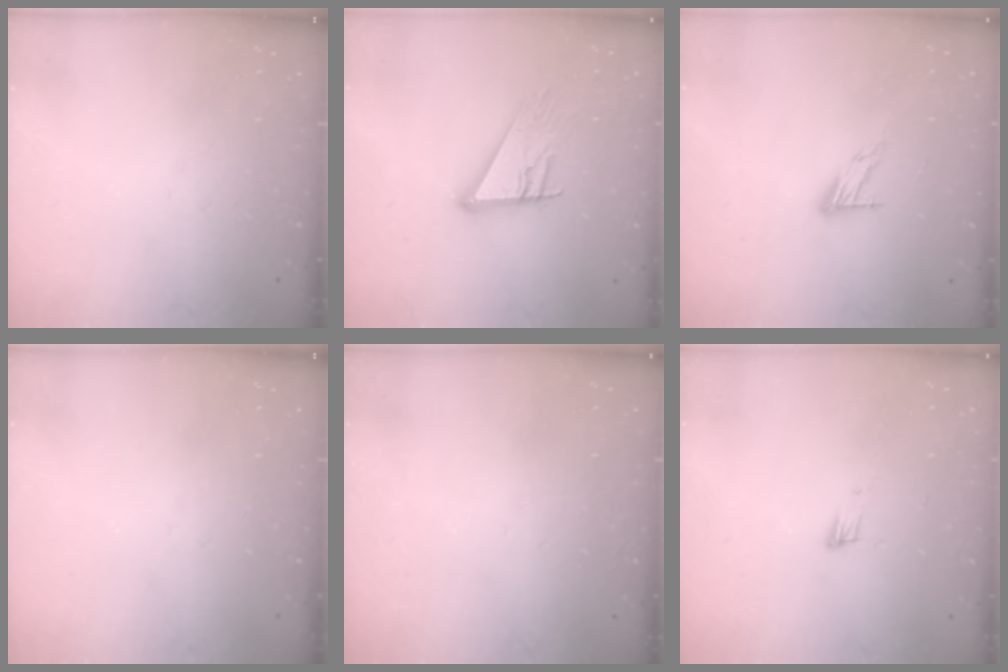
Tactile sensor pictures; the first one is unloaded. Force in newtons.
{"total": 12.9, "press": 12.9, "slide": 1.2}
{"total": 7.3, "press": 7.3, "slide": 0.4}
{"total": 0.0}
{"total": 1.5, "press": 1.5, "slide": 0.1}
{"total": 5.1, "press": 4.9, "slide": 1.1}